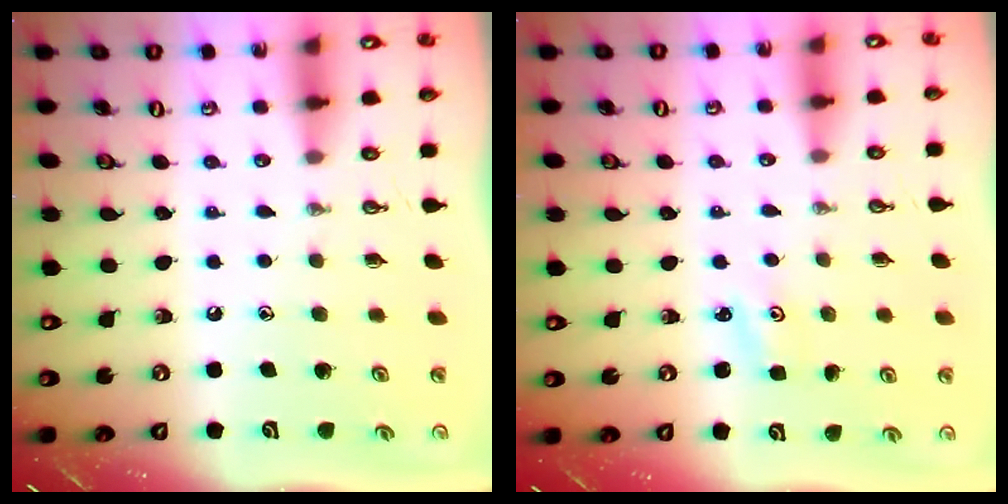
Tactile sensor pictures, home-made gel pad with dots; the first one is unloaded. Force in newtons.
{"total": 2.0, "press": 2.0, "slide": 0.3}